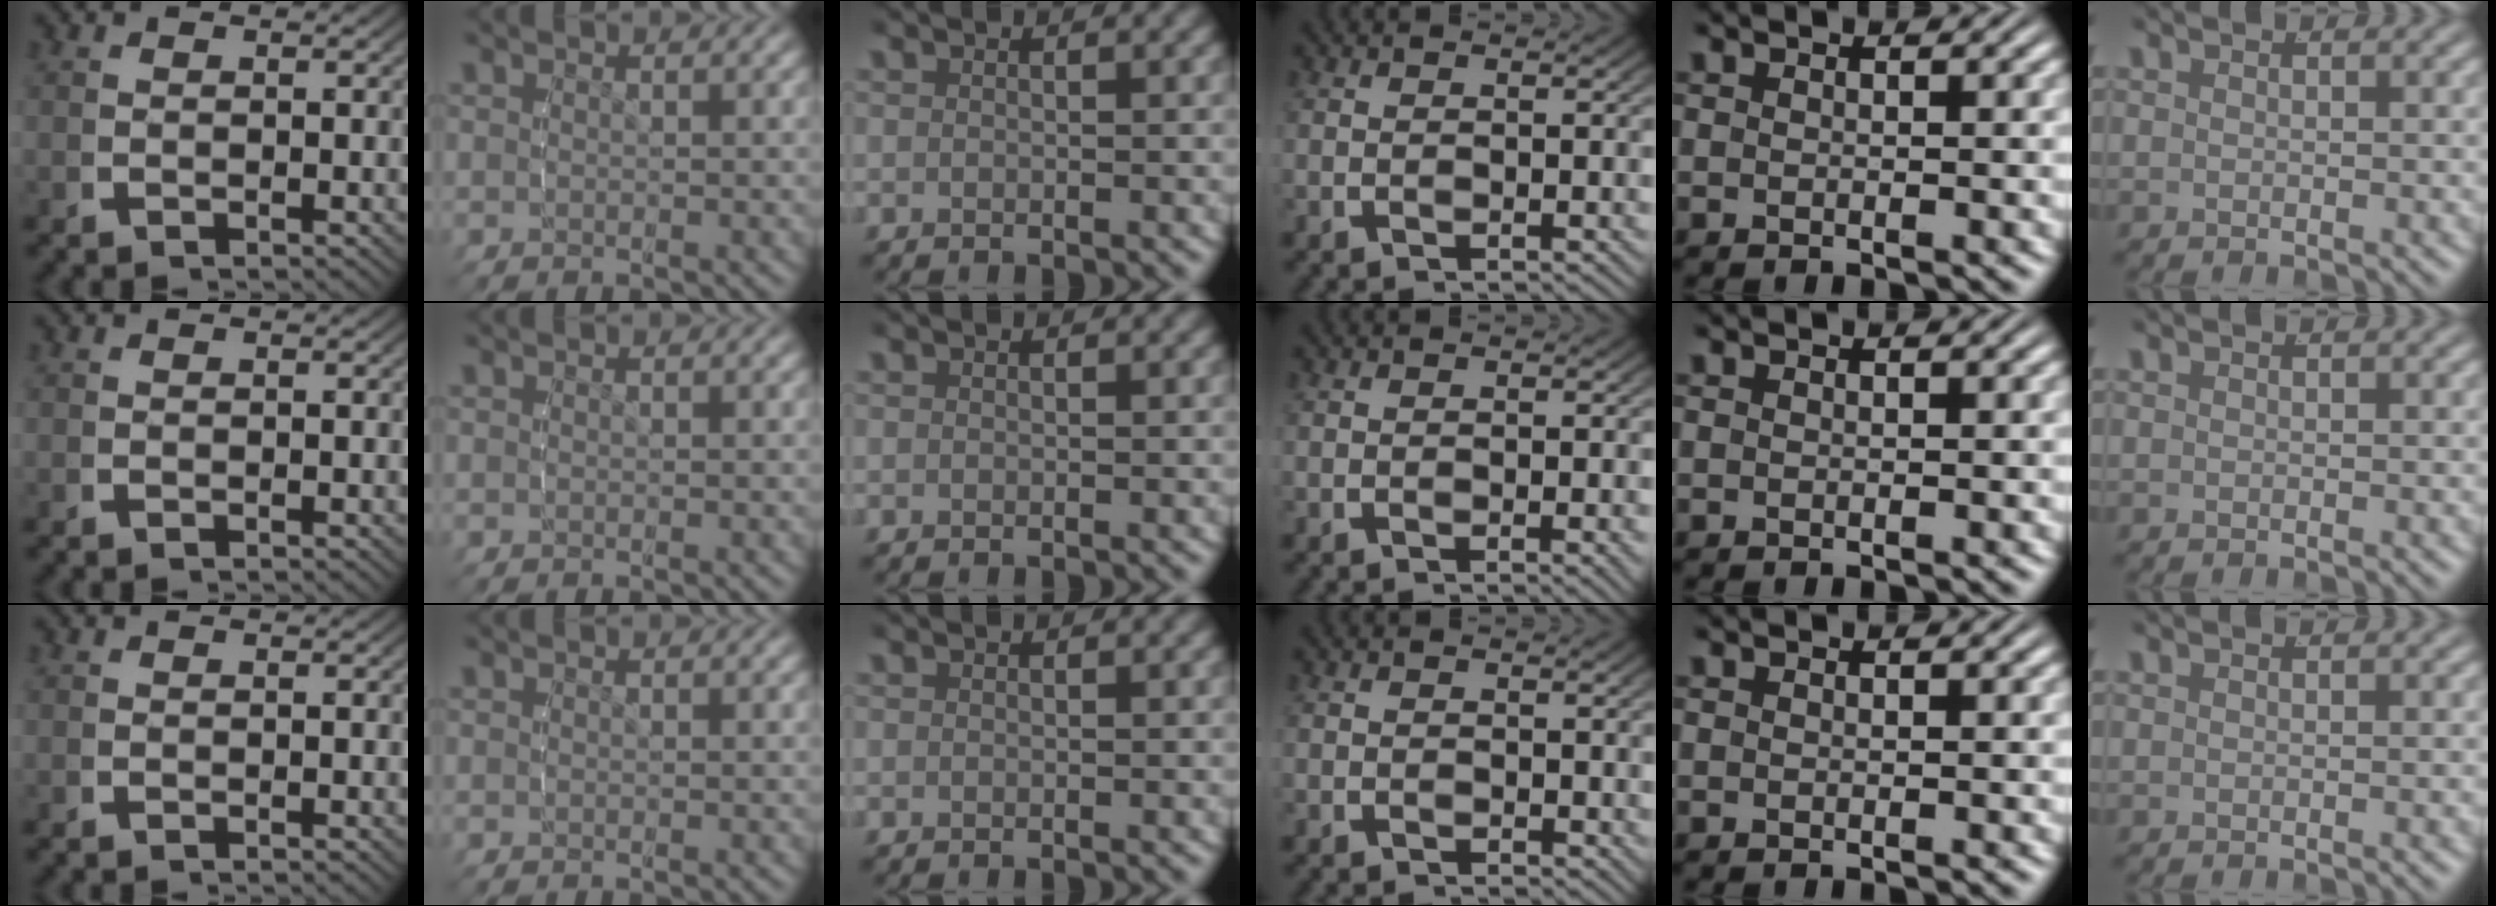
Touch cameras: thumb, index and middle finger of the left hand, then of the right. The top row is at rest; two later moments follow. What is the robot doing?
{"motion": "lift_and_place", "object": "cubes"}